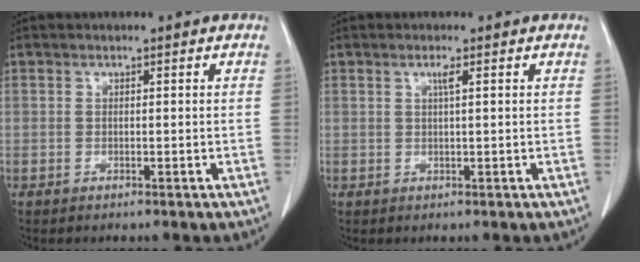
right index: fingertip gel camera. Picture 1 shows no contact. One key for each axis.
{"total": 1.3, "fx": 0.5, "fy": -0.1, "fz": 1.2, "tx": -0.023, "ty": 0.000, "tz": 0.009}